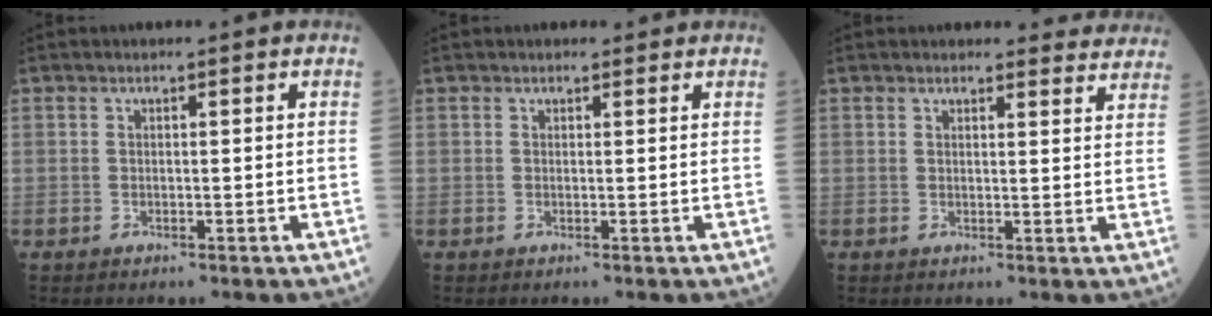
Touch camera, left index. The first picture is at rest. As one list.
[{"total": 1.0, "force": [0.8, 0.6, 0.0], "torque": [-0.005, 0.002, 0.008]}, {"total": 9.4, "force": [9.2, 1.9, 1.2], "torque": [0.024, -0.007, 0.073]}]